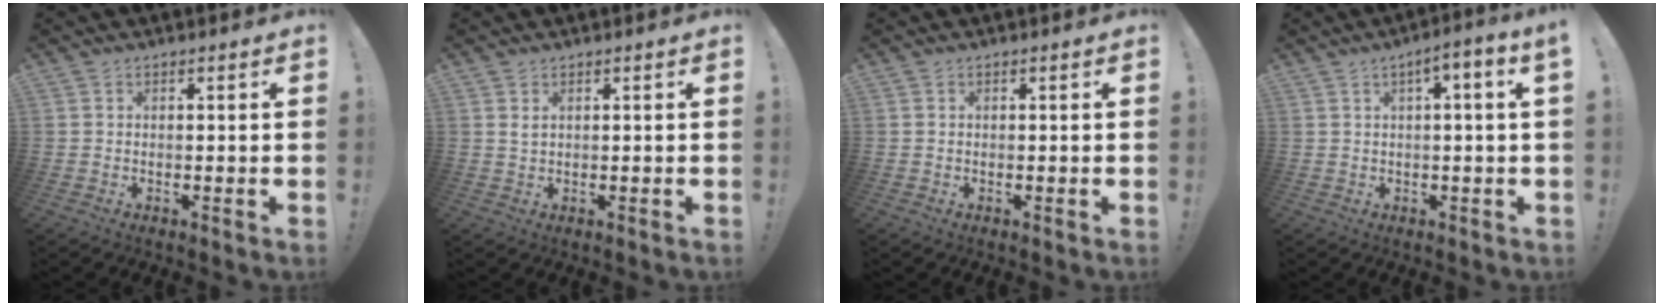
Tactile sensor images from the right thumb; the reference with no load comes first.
{"total": 1.3, "force": [0.6, 0.5, 1.1], "torque": [-0.015, -0.001, 0.008]}
{"total": 0.0}
{"total": 4.5, "force": [0.7, -0.2, 4.4], "torque": [-0.068, -0.006, 0.008]}